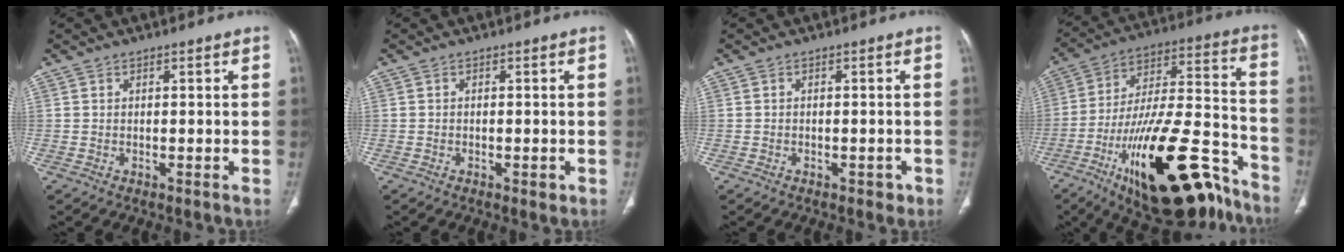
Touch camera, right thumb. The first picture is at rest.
{"total": 1.3, "force": [-0.6, 0.7, 1.0], "torque": [-0.012, -0.001, -0.007]}
{"total": 1.6, "force": [-0.9, 1.2, 0.8], "torque": [-0.004, 0.003, -0.008]}
{"total": 29.6, "force": [-17.0, 10.3, 22.0], "torque": [-0.323, 0.084, -0.268]}